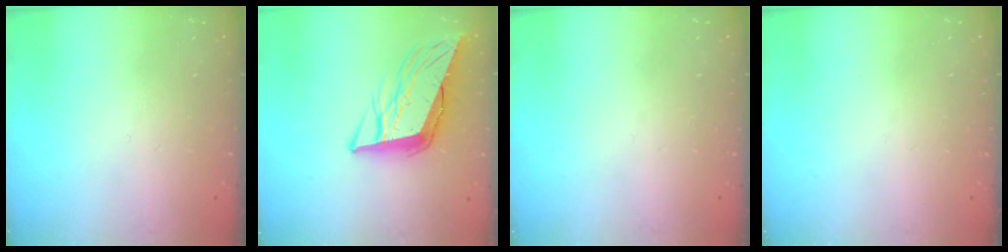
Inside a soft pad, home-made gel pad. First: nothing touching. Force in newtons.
{"total": 11.8, "press": 11.2, "slide": 3.6}
{"total": 0.0}
{"total": 0.0}